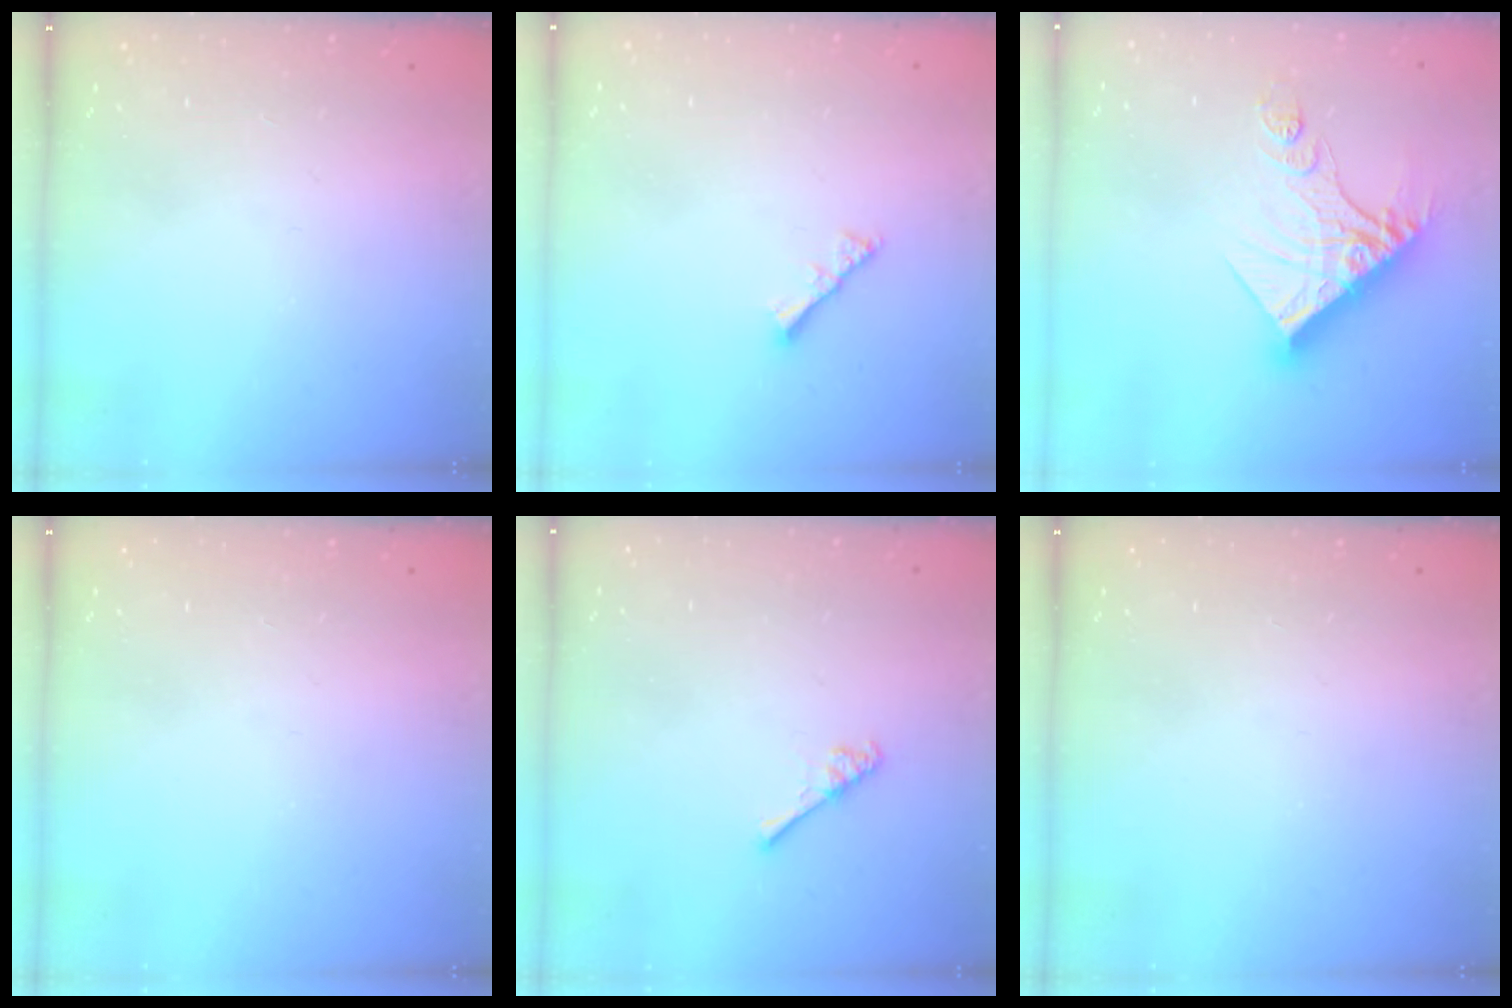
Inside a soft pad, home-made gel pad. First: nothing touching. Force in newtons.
{"total": 2.8, "press": 2.8, "slide": 0.6}
{"total": 15.5, "press": 15.4, "slide": 1.4}
{"total": 0.0}
{"total": 3.2, "press": 3.1, "slide": 0.5}
{"total": 0.0}